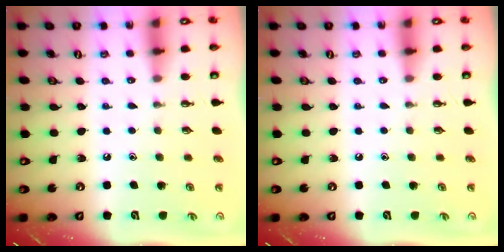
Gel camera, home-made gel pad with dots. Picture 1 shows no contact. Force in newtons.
{"total": 0.0}